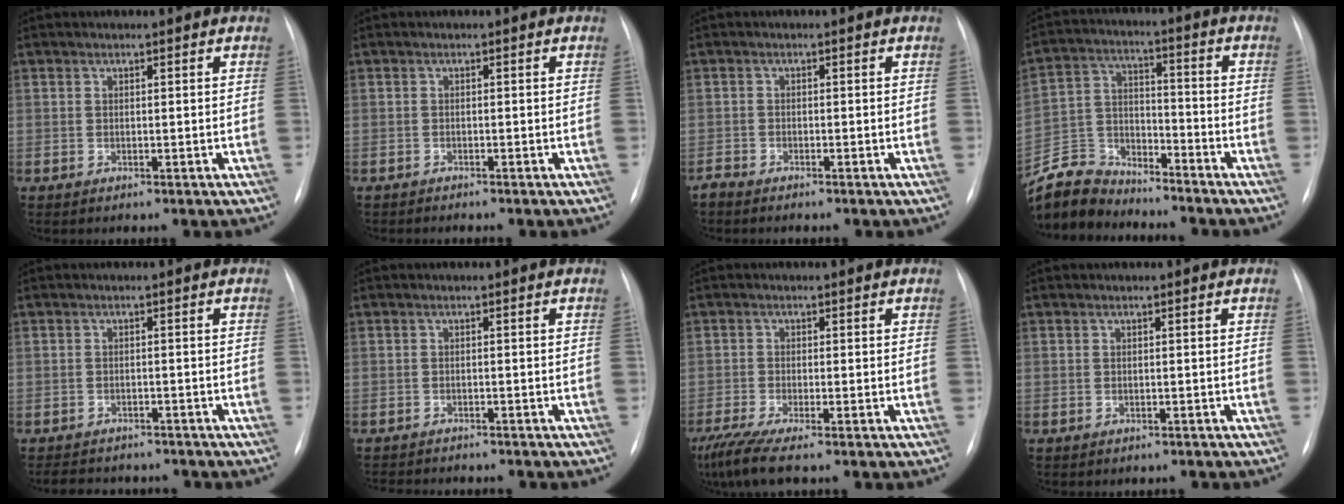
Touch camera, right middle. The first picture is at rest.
{"total": 1.5, "force": [-1.4, 0.3, 0.5], "torque": [-0.007, -0.004, -0.019]}
{"total": 1.7, "force": [-1.6, 0.2, 0.4], "torque": [-0.008, -0.004, -0.026]}
{"total": 10.1, "force": [-9.7, 2.8, 0.5], "torque": [-0.017, 0.014, -0.189]}
{"total": 8.7, "force": [-7.8, 3.1, 2.3], "torque": [-0.038, 0.005, -0.096]}
{"total": 8.2, "force": [-7.6, 1.8, 2.6], "torque": [-0.037, -0.003, -0.098]}
{"total": 6.0, "force": [-4.5, 0.1, 4.0], "torque": [-0.077, -0.021, -0.082]}
{"total": 1.3, "force": [-1.1, 0.5, 0.2], "torque": [-0.006, -0.001, -0.014]}